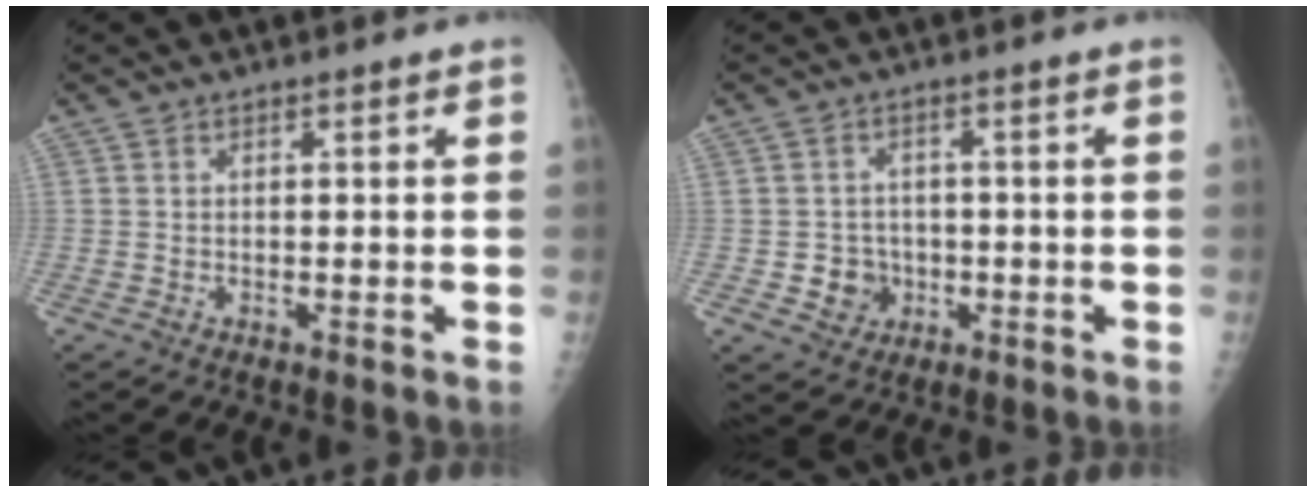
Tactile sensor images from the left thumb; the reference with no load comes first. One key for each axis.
{"total": 4.7, "fx": -1.1, "fy": 4.4, "fz": 1.4, "tx": 0.003, "ty": 0.009, "tz": -0.012}